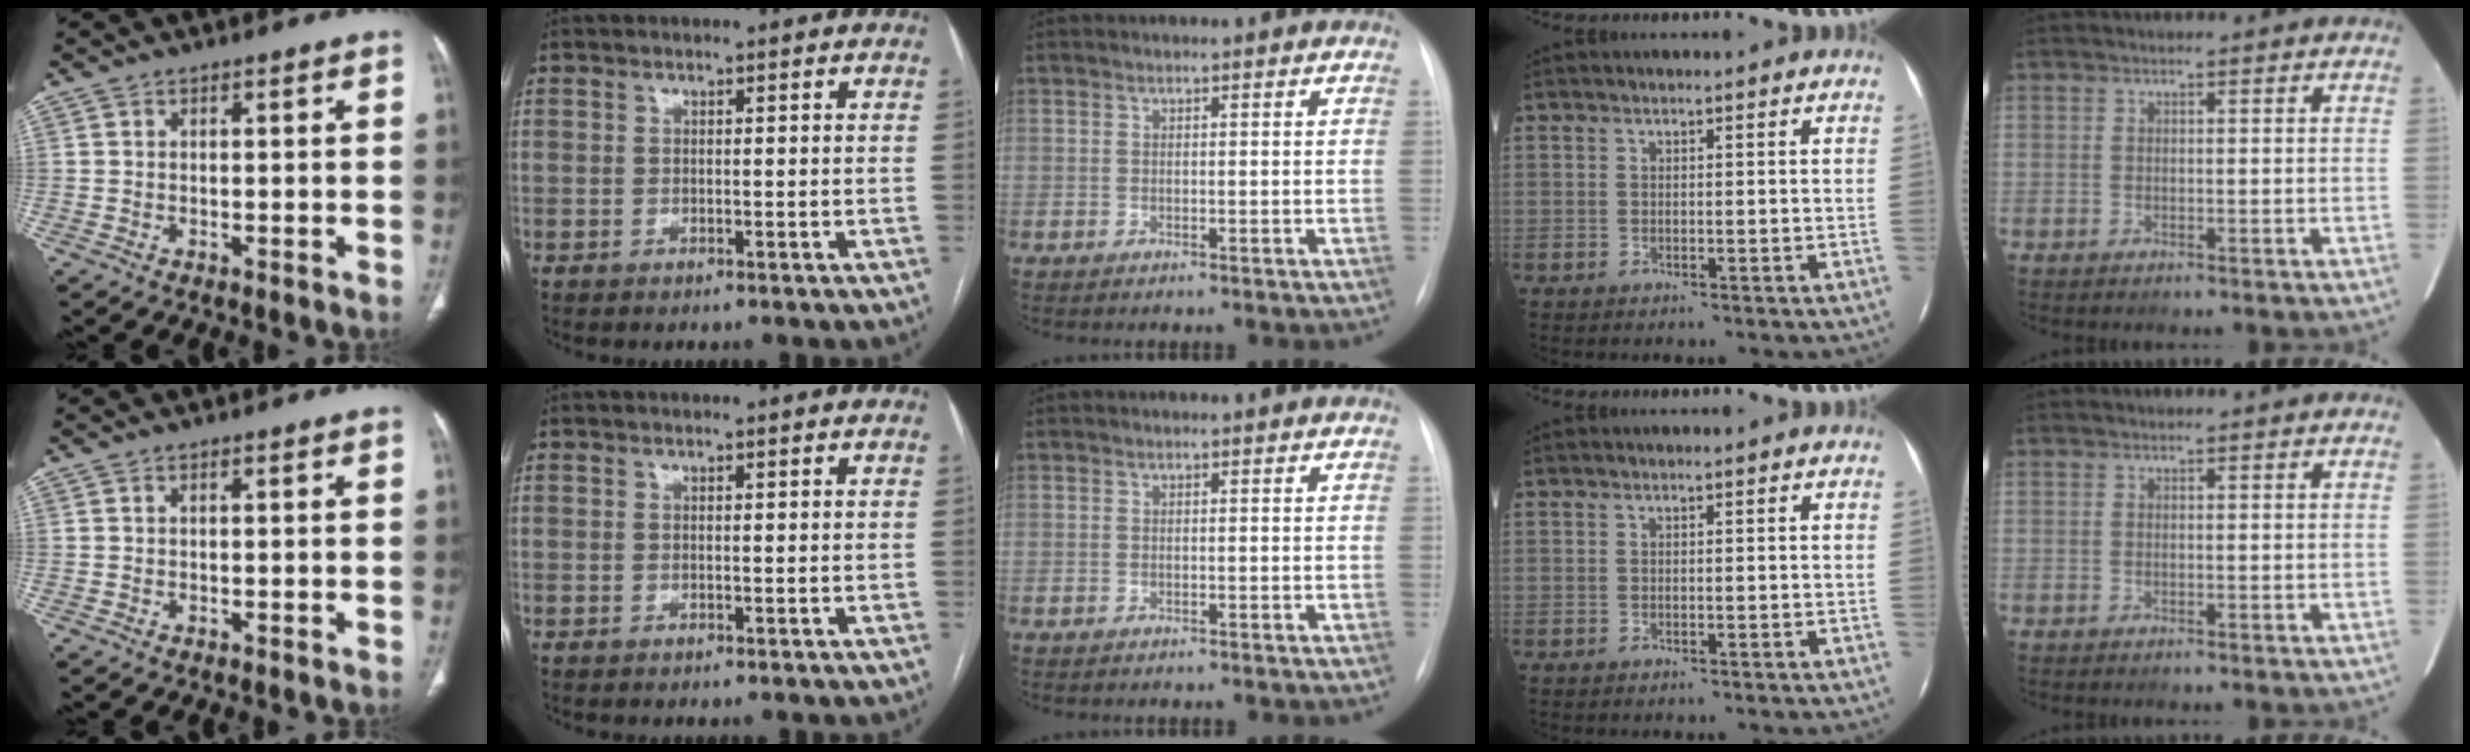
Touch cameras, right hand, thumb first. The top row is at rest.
{}